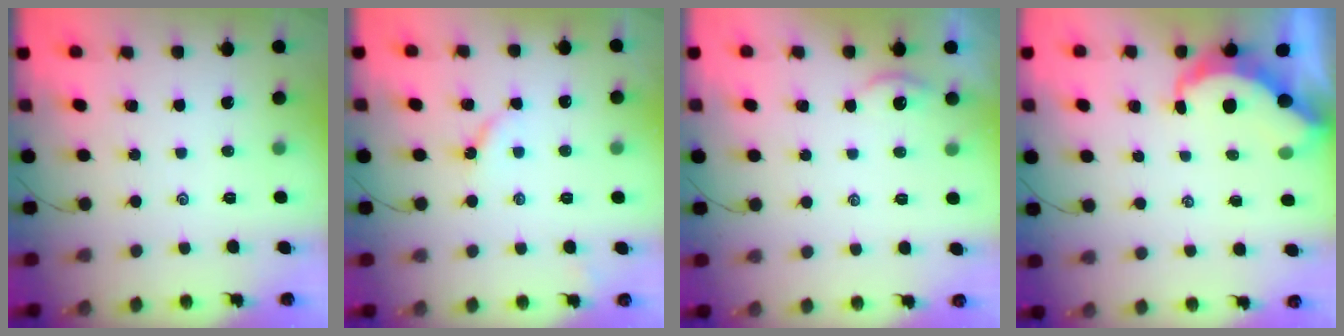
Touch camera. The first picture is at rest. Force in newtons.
{"total": 2.8, "press": 2.8, "slide": 0.4}
{"total": 2.2, "press": 2.2, "slide": 0.3}
{"total": 6.3, "press": 6.3, "slide": 0.8}